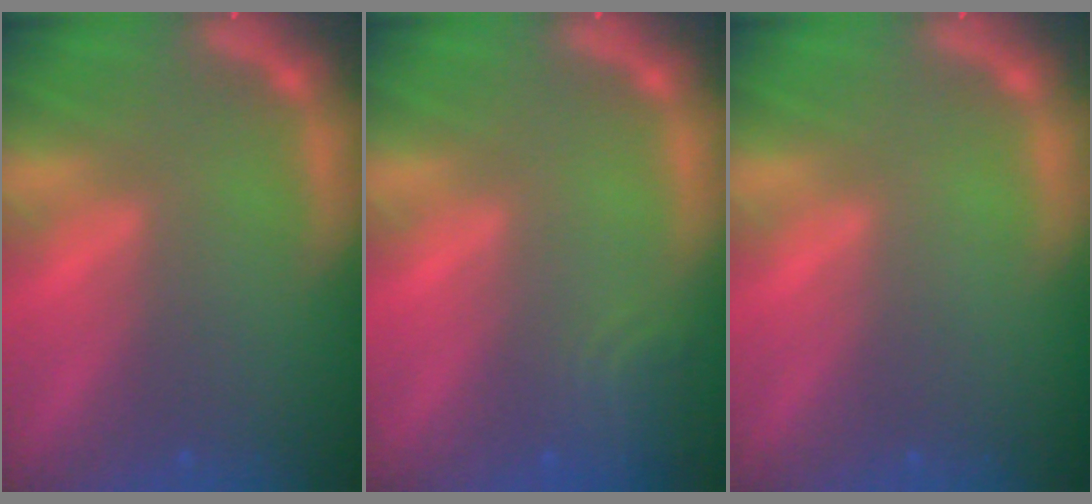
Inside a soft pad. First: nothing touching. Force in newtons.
{"total": 2.4}
{"total": 0.0}